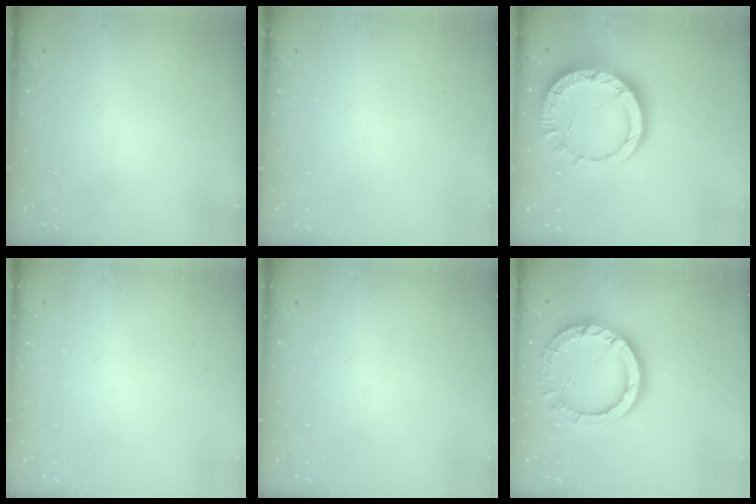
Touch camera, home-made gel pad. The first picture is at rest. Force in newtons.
{"total": 0.0}
{"total": 12.6, "press": 12.6, "slide": 1.1}
{"total": 0.0}
{"total": 0.0}
{"total": 14.0, "press": 14.0, "slide": 1.2}